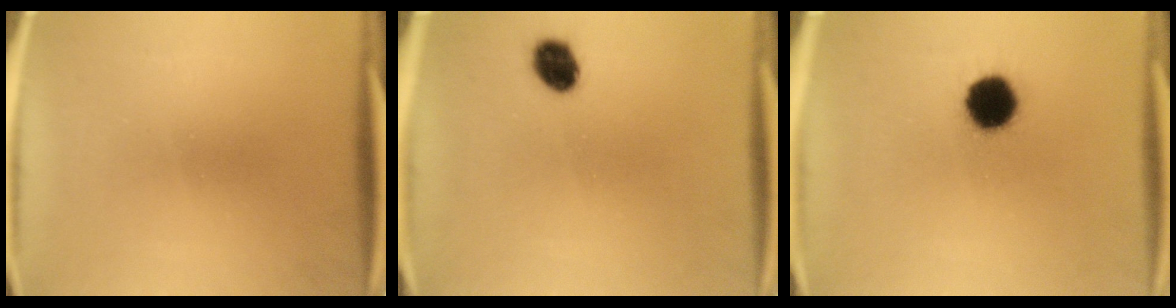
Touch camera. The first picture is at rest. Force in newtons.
{"total": 5.6}
{"total": 10.4}